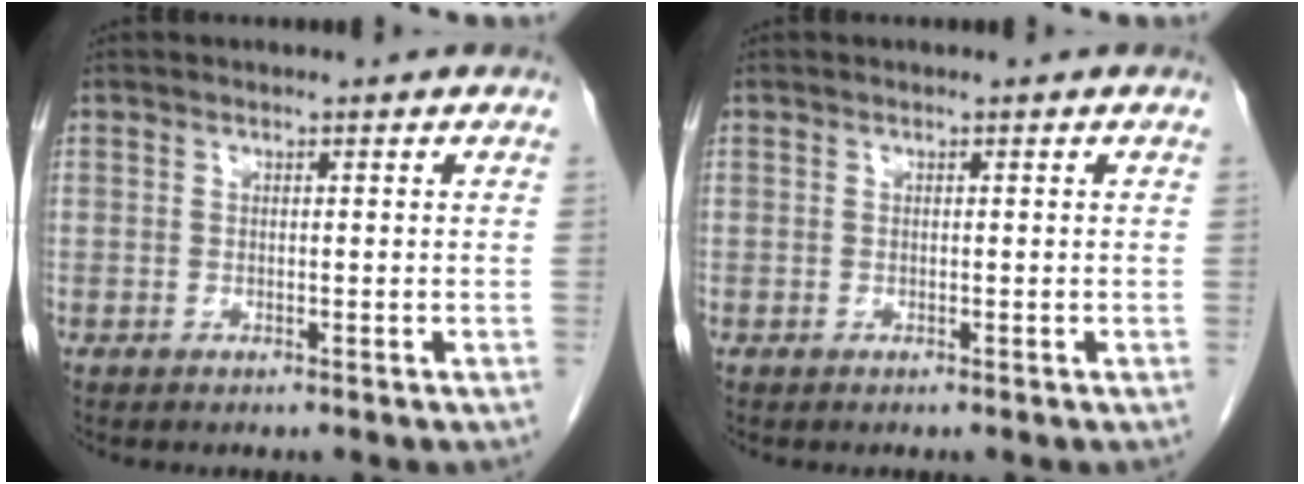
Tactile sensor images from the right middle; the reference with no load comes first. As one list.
[{"total": 0.0}]